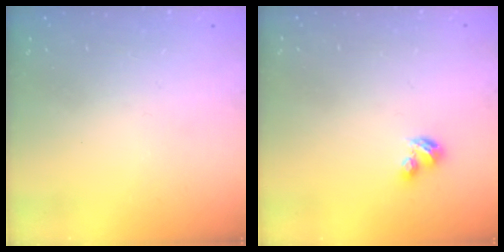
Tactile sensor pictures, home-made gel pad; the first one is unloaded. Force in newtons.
{"total": 2.9, "press": 2.8, "slide": 0.5}